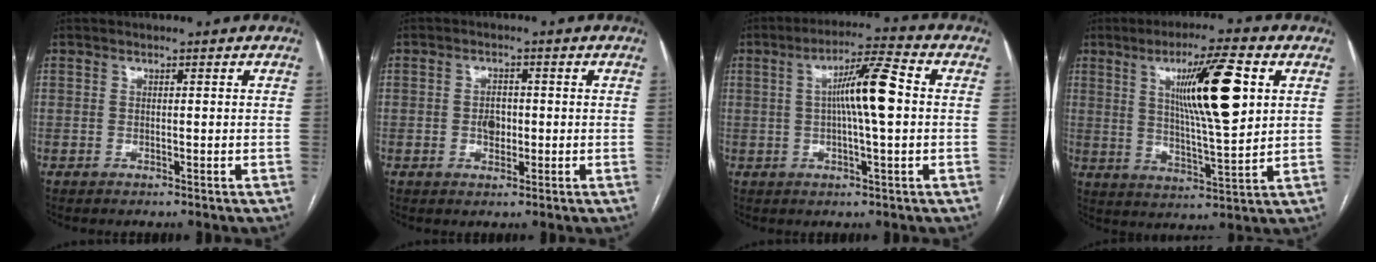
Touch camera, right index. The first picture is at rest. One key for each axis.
{"total": 2.7, "fx": -0.2, "fy": 1.9, "fz": 1.9, "tx": -0.026, "ty": 0.006, "tz": -0.001}
{"total": 9.0, "fx": 0.4, "fy": 0.7, "fz": 9.0, "tx": -0.159, "ty": 0.019, "tz": 0.002}
{"total": 13.6, "fx": 4.3, "fy": 1.1, "fz": 12.8, "tx": -0.214, "ty": 0.001, "tz": 0.075}